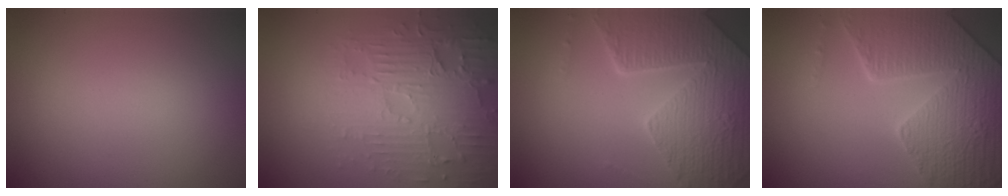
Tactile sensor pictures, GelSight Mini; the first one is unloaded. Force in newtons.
{"total": 4.4, "press": 4.0, "slide": 1.7}
{"total": 7.5, "press": 5.6, "slide": 5.0}
{"total": 8.8, "press": 6.3, "slide": 6.2}